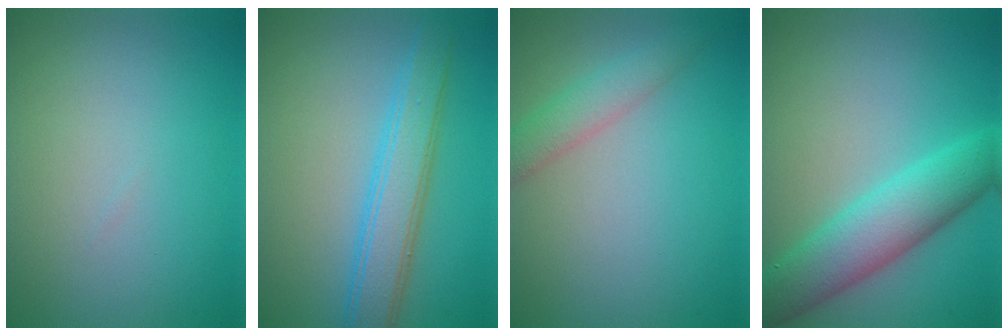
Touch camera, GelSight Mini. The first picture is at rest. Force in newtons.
{"total": 4.4, "press": 4.4, "slide": 0.1}
{"total": 2.5, "press": 2.5, "slide": 0.1}
{"total": 6.4, "press": 6.4, "slide": 0.0}